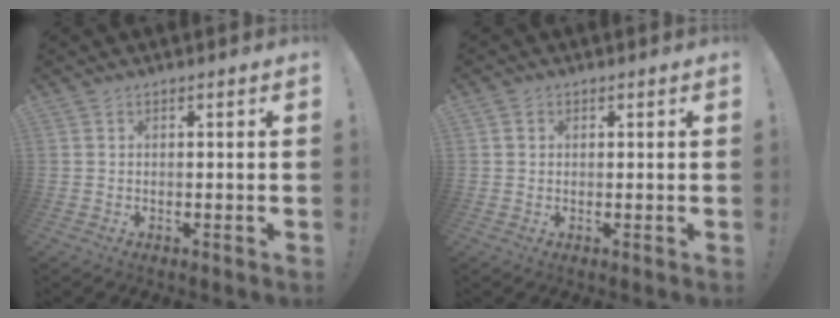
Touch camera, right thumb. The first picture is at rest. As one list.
[{"total": 1.4, "force": [0.5, 1.3, 0.2], "torque": [0.001, 0.000, 0.008]}]